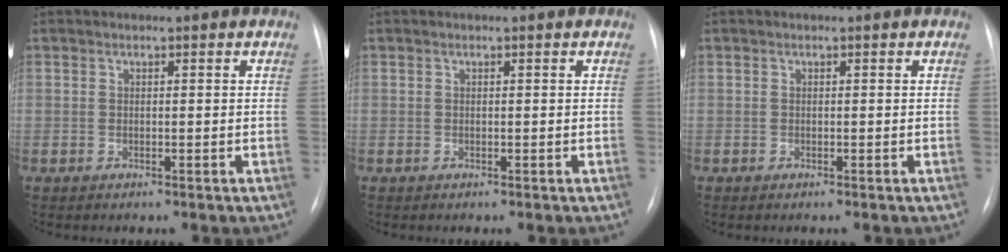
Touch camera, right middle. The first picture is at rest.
{"total": 0.0}
{"total": 0.0}